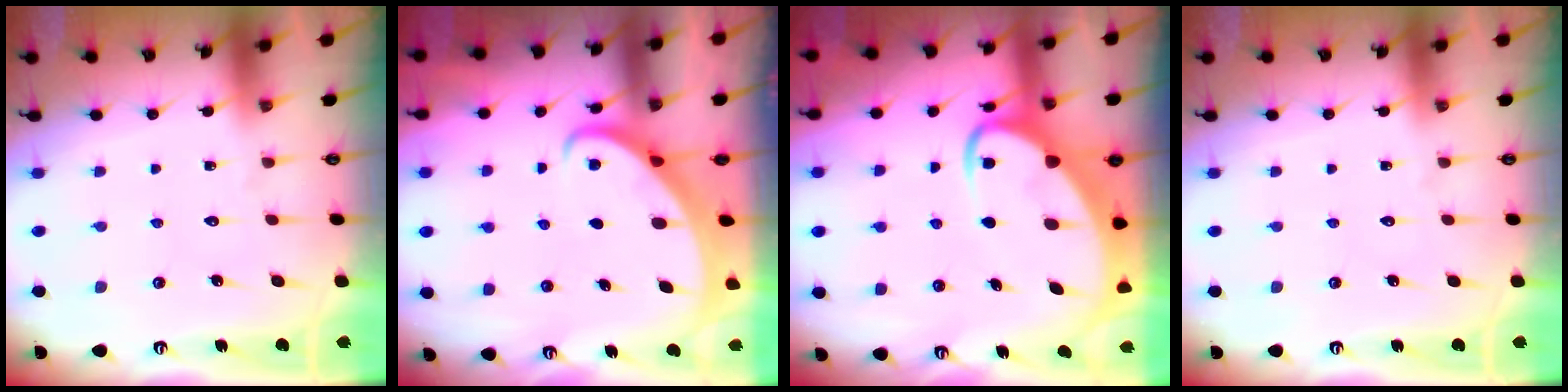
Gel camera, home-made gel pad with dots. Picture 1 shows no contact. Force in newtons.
{"total": 2.7, "press": 2.6, "slide": 0.3}
{"total": 6.9, "press": 6.8, "slide": 0.6}
{"total": 0.0}